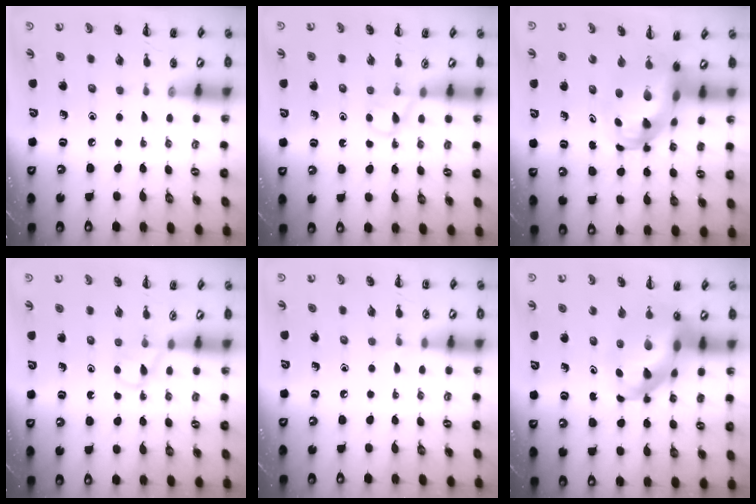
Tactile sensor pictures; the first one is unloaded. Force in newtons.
{"total": 3.5, "press": 3.3, "slide": 1.2}
{"total": 7.2, "press": 6.9, "slide": 2.2}
{"total": 3.5, "press": 3.3, "slide": 1.2}
{"total": 3.0, "press": 2.8, "slide": 0.9}
{"total": 13.2, "press": 12.8, "slide": 3.5}